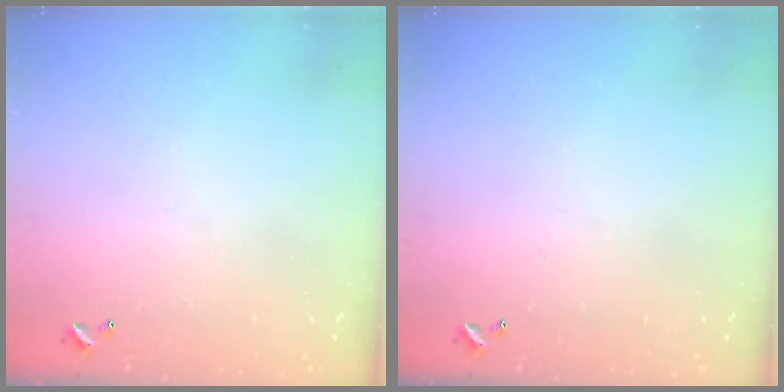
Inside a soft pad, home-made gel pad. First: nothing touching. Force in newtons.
{"total": 0.0}